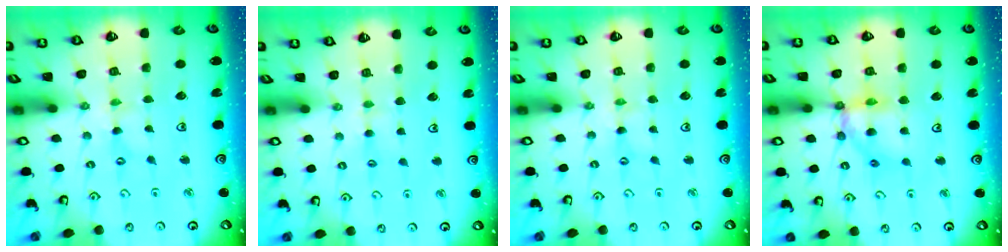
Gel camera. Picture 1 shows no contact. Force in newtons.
{"total": 3.3, "press": 3.2, "slide": 0.6}
{"total": 0.0}
{"total": 13.0, "press": 12.9, "slide": 1.6}